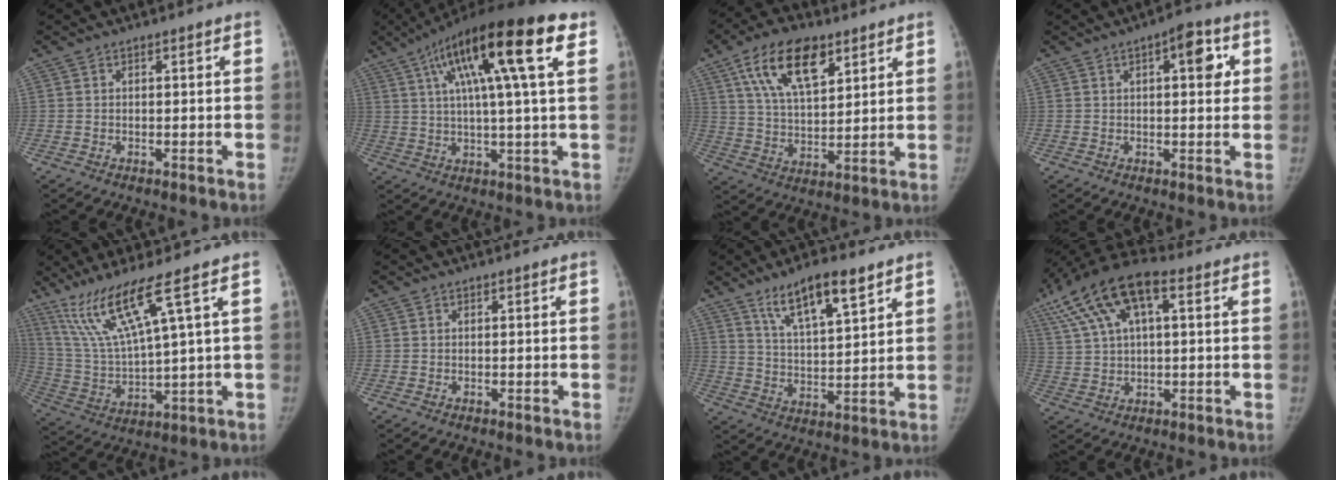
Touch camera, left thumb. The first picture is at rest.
{"total": 20.0, "force": [8.1, 3.4, 18.0], "torque": [-0.298, 0.018, 0.123]}
{"total": 14.9, "force": [7.8, 7.2, 10.5], "torque": [-0.157, -0.023, 0.141]}
{"total": 6.7, "force": [2.0, 2.8, 5.8], "torque": [-0.056, 0.002, 0.019]}
{"total": 13.0, "force": [7.6, -0.3, 10.5], "torque": [-0.224, -0.039, 0.162]}
{"total": 0.0}
{"total": 11.9, "force": [7.8, 3.2, 8.4], "torque": [-0.132, -0.037, 0.141]}
{"total": 16.0, "force": [6.5, 7.2, 12.7], "torque": [-0.249, 0.029, 0.112]}